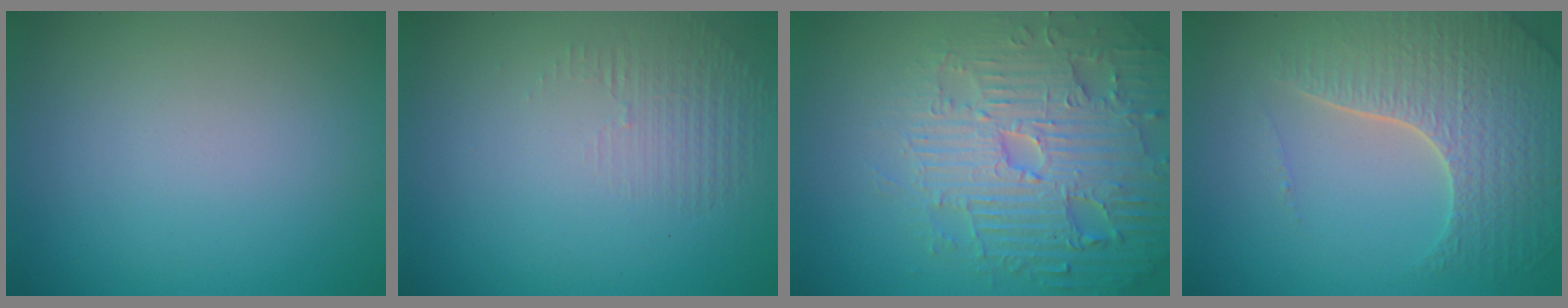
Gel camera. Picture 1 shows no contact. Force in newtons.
{"total": 1.4, "press": 0.1, "slide": 1.4}
{"total": 6.0, "press": 5.9, "slide": 1.5}
{"total": 5.8, "press": 4.7, "slide": 3.3}